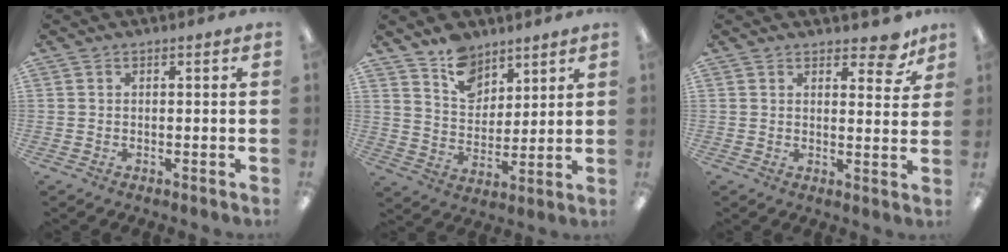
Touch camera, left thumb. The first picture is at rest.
{"total": 10.1, "force": [7.7, 6.1, 2.4], "torque": [-0.041, -0.049, 0.146]}
{"total": 6.6, "force": [4.9, 2.9, 3.4], "torque": [-0.030, -0.027, 0.080]}